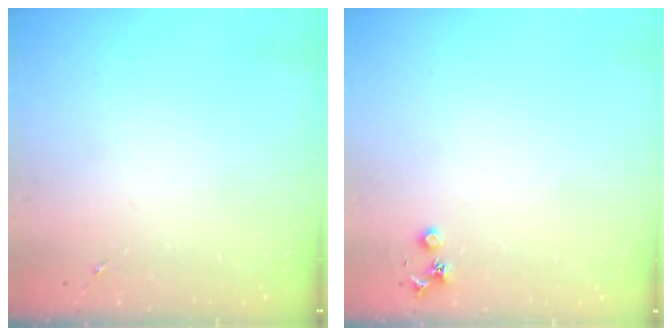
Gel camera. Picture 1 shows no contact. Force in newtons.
{"total": 3.6, "press": 3.5, "slide": 0.5}